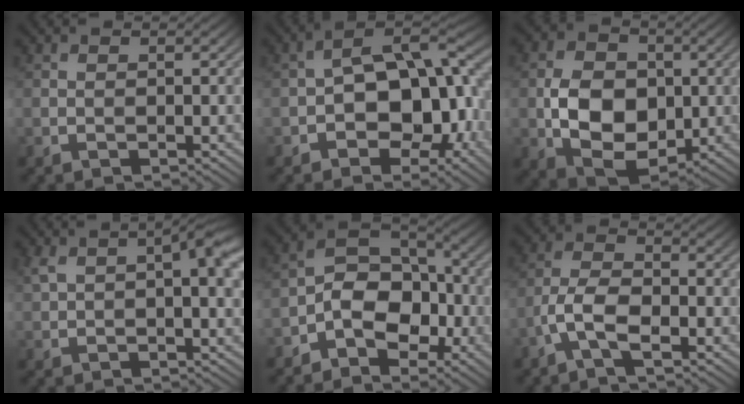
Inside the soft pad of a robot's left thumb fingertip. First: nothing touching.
{"total": 12.7, "force": [-2.4, 7.8, 9.7], "torque": [-0.132, 0.002, -0.045]}
{"total": 10.3, "force": [-0.9, 7.4, 7.1], "torque": [-0.142, -0.009, -0.019]}
{"total": 7.9, "force": [2.9, 3.5, 6.5], "torque": [-0.128, 0.006, 0.051]}
{"total": 8.0, "force": [-3.3, 5.1, 5.2], "torque": [-0.080, 0.007, -0.072]}
{"total": 5.2, "force": [-2.4, 2.1, 4.2], "torque": [-0.092, 0.006, -0.058]}